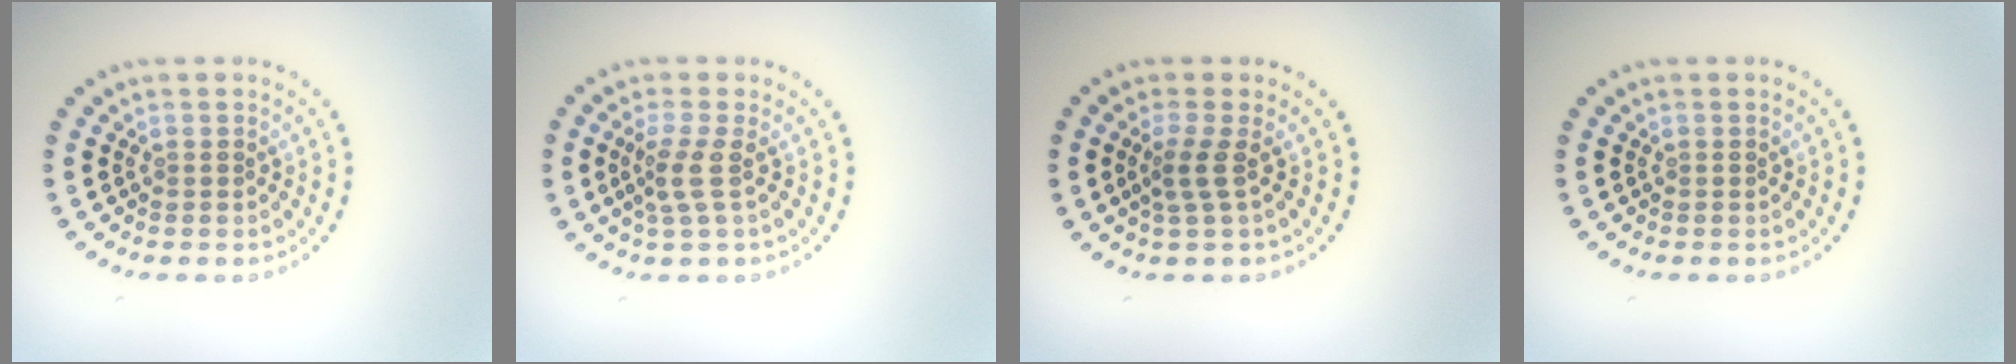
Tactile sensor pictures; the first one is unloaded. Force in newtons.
{"total": 2.2, "press": 1.6, "slide": 1.5}
{"total": 1.8, "press": 1.1, "slide": 1.4}
{"total": 0.0}